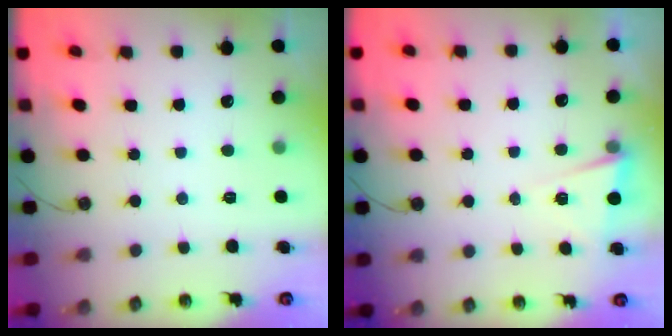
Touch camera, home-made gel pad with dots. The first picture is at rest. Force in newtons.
{"total": 3.0, "press": 2.8, "slide": 0.9}